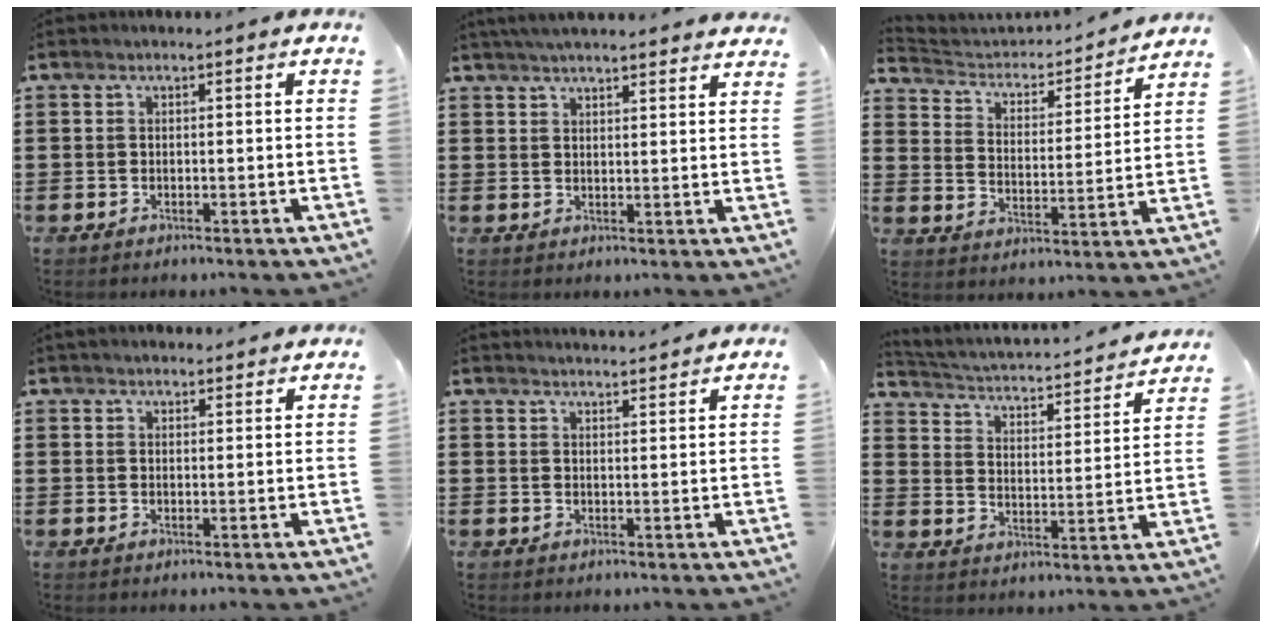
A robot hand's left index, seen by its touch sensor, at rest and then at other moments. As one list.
[{"total": 3.8, "force": [3.7, -0.1, 0.9], "torque": [-0.027, -0.006, 0.069]}, {"total": 3.0, "force": [2.8, 1.1, 0.2], "torque": [-0.029, -0.028, 0.037]}, {"total": 1.8, "force": [1.8, 0.3, 0.1], "torque": [-0.005, 0.003, 0.036]}, {"total": 2.3, "force": [2.3, -0.3, 0.0], "torque": [-0.007, -0.006, 0.045]}, {"total": 1.6, "force": [1.6, 0.3, 0.4], "torque": [-0.026, -0.027, 0.013]}]